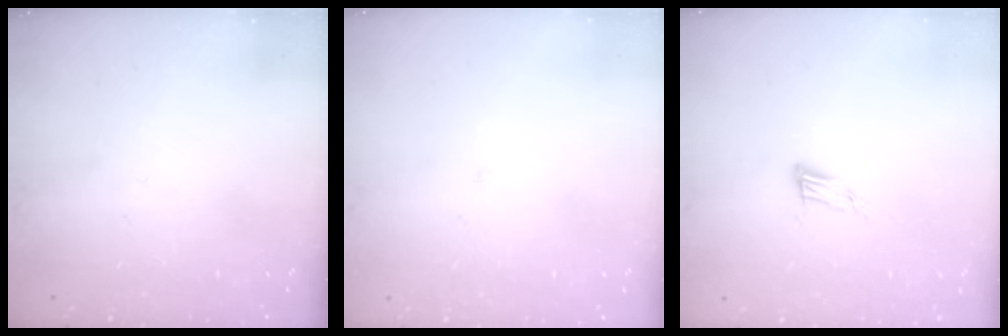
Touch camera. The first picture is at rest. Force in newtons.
{"total": 2.0, "press": 2.0, "slide": 0.2}
{"total": 6.6, "press": 6.6, "slide": 1.0}